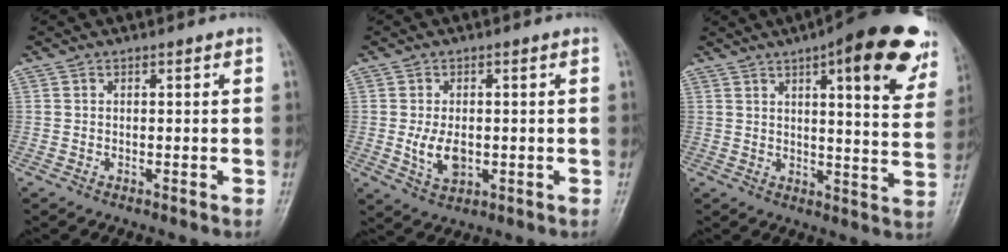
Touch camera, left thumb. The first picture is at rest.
{"total": 5.5, "force": [-0.4, 3.4, 4.3], "torque": [-0.075, -0.010, 0.000]}
{"total": 19.7, "force": [10.3, 5.5, 15.9], "torque": [-0.176, -0.032, 0.126]}